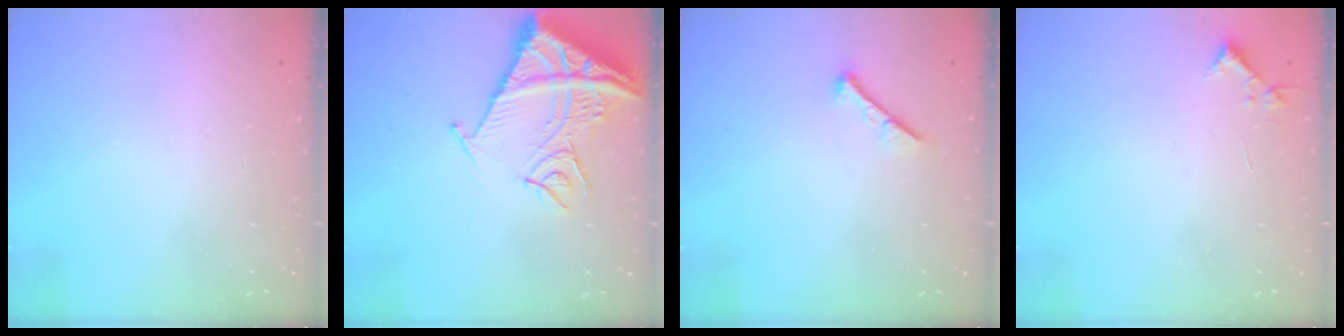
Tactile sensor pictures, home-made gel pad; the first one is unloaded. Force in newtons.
{"total": 14.1, "press": 14.0, "slide": 1.6}
{"total": 0.0}
{"total": 3.6, "press": 3.6, "slide": 0.5}